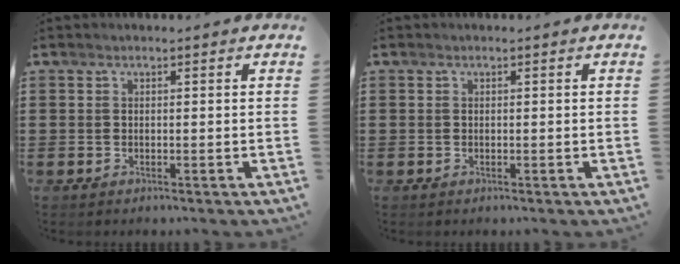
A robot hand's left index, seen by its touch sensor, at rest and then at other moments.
{"total": 0.0}